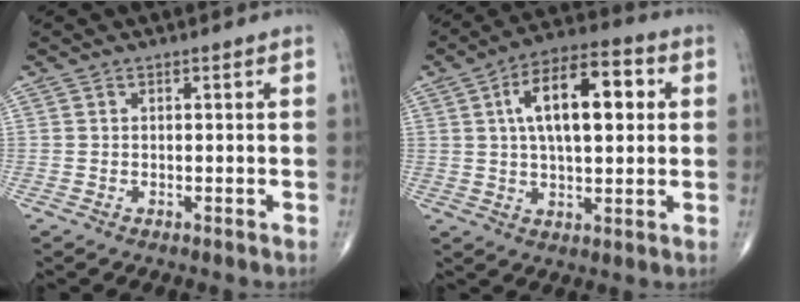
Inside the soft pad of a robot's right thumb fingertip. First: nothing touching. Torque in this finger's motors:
{"motor_torque": [0.74, 4.27, 1.04, 0.33, 0.10]}